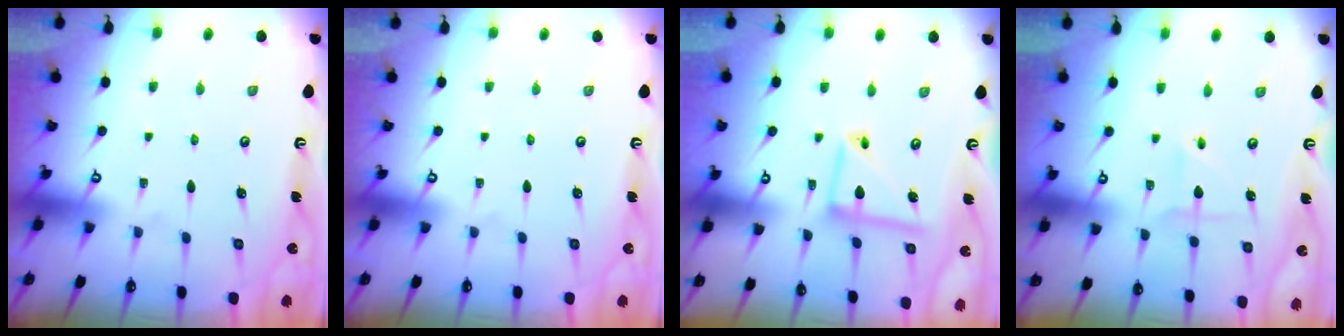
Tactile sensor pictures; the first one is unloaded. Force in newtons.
{"total": 0.0}
{"total": 10.5, "press": 10.5, "slide": 0.9}
{"total": 3.4, "press": 3.3, "slide": 0.6}